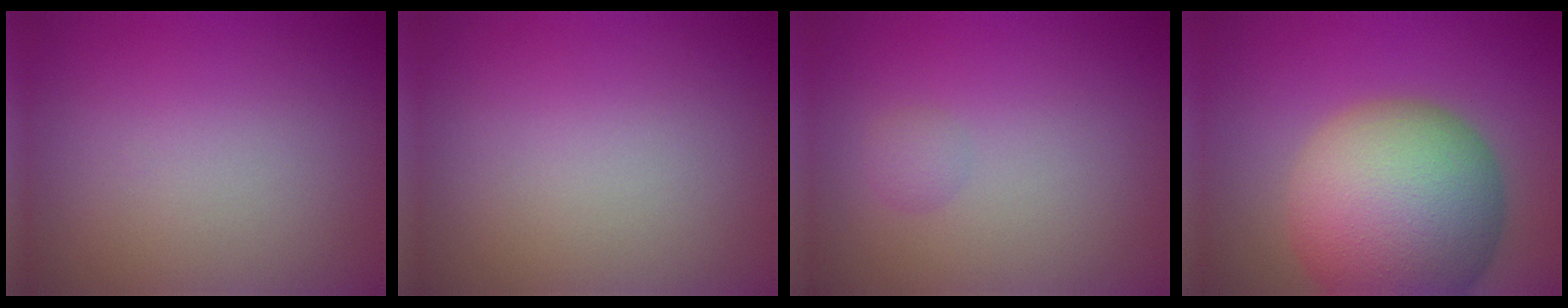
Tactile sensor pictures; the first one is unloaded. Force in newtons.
{"total": 0.0}
{"total": 1.0, "press": 1.0, "slide": 0.1}
{"total": 14.1, "press": 14.0, "slide": 0.9}